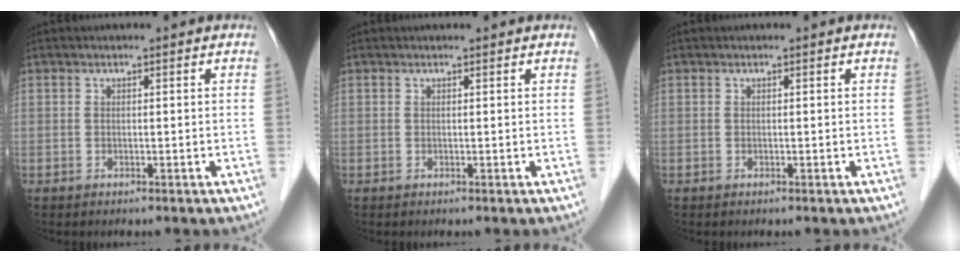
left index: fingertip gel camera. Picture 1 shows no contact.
{"total": 0.7, "force": [0.6, 0.1, 0.2], "torque": [-0.008, 0.004, 0.007]}
{"total": 0.0}